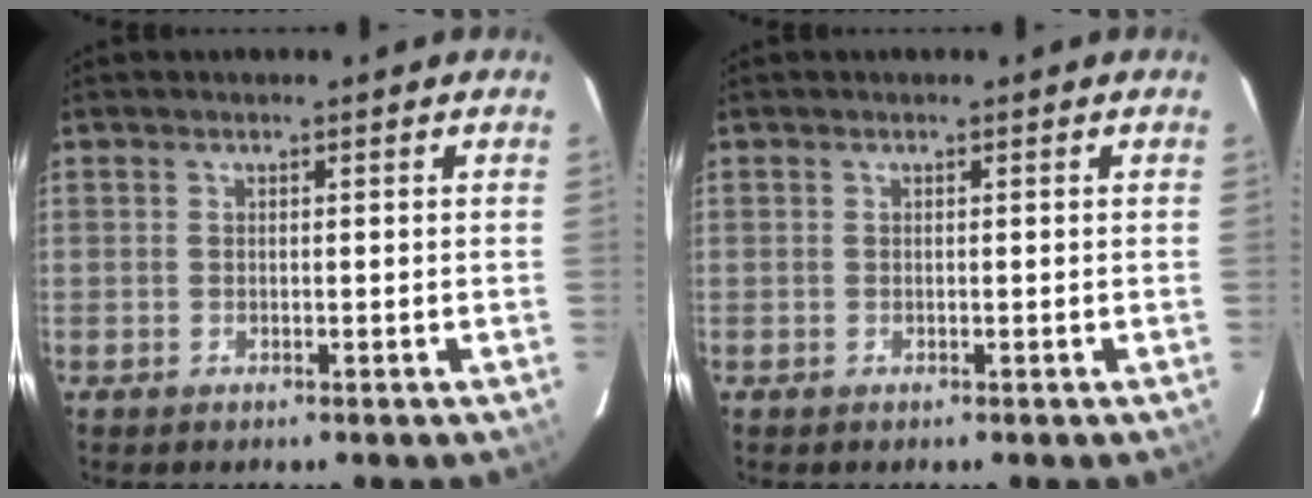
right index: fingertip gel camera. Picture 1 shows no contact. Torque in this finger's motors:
{"motor_torque": [0.00, 0.00, 0.02, 0.00]}